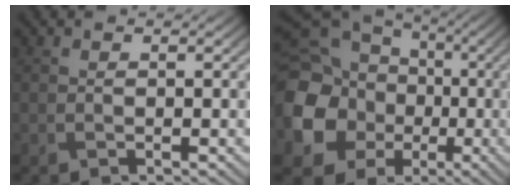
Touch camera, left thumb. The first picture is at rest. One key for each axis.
{"total": 17.1, "fx": -2.6, "fy": 15.0, "fz": 7.7, "tx": -0.240, "ty": -0.050, "tz": -0.056}